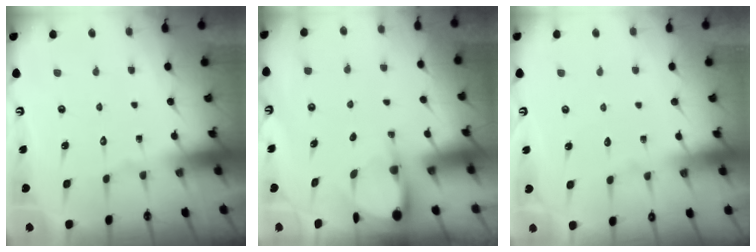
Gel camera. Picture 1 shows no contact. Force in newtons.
{"total": 3.8, "press": 3.8, "slide": 0.1}
{"total": 2.0, "press": 2.0, "slide": 0.3}